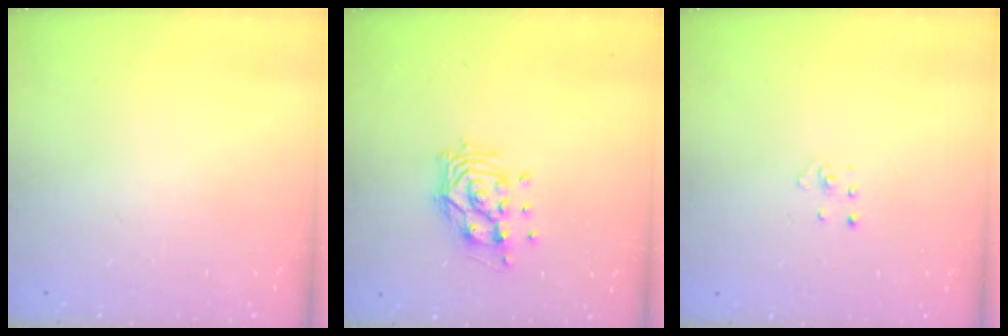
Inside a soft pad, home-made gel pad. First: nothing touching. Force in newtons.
{"total": 10.1, "press": 10.0, "slide": 1.1}
{"total": 1.9, "press": 1.9, "slide": 0.1}